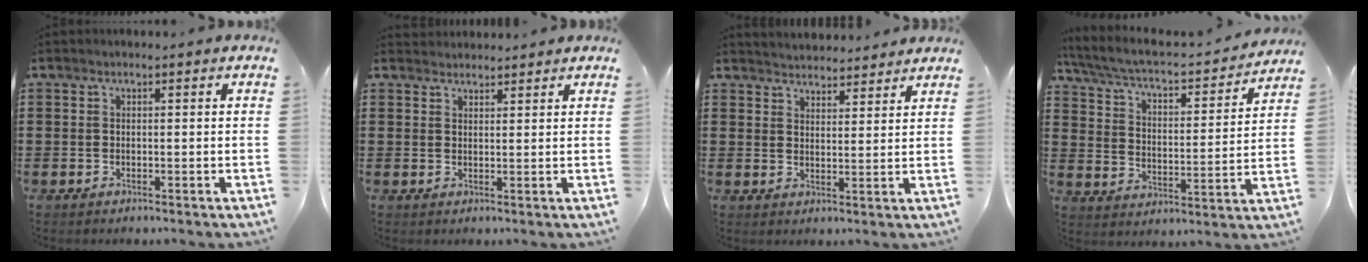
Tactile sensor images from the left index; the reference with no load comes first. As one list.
[{"total": 1.9, "force": [1.8, 0.4, -0.2], "torque": [-0.001, 0.002, 0.036]}, {"total": 3.4, "force": [3.3, 0.3, -0.3], "torque": [-0.005, -0.014, 0.061]}, {"total": 4.3, "force": [3.7, 0.8, 2.1], "torque": [-0.062, -0.033, 0.053]}]